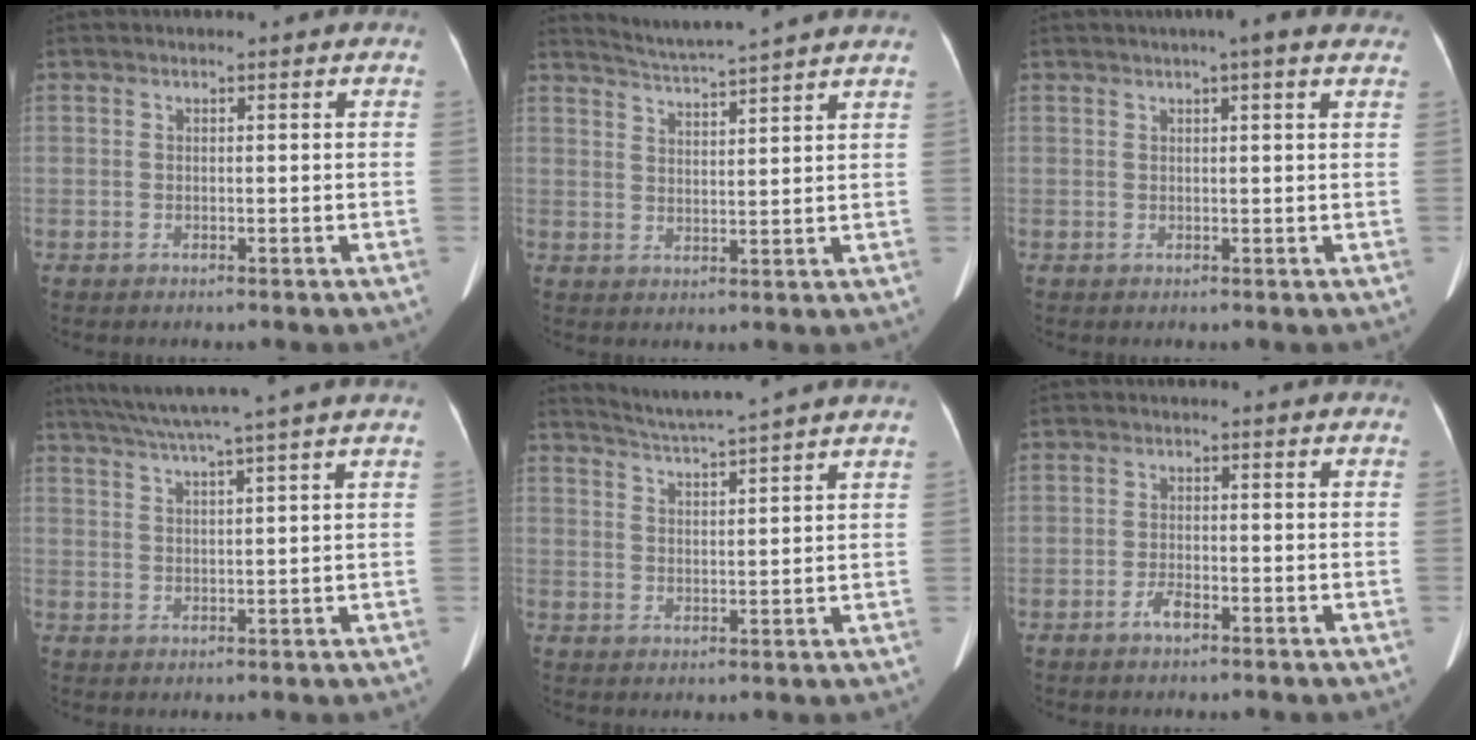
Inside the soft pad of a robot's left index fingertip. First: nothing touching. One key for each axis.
{"total": 9.4, "fx": 8.8, "fy": -1.6, "fz": 2.9, "tx": -0.058, "ty": 0.008, "tz": 0.125}
{"total": 5.0, "fx": 3.8, "fy": 0.4, "fz": 3.3, "tx": -0.044, "ty": 0.022, "tz": 0.043}
{"total": 11.1, "fx": 9.3, "fy": -2.1, "fz": 5.6, "tx": -0.098, "ty": 0.014, "tz": 0.134}
{"total": 9.4, "fx": 8.7, "fy": -1.7, "fz": 3.2, "tx": -0.062, "ty": 0.007, "tz": 0.124}
{"total": 2.1, "fx": -1.4, "fy": 0.6, "fz": 1.5, "tx": -0.032, "ty": -0.001, "tz": -0.025}